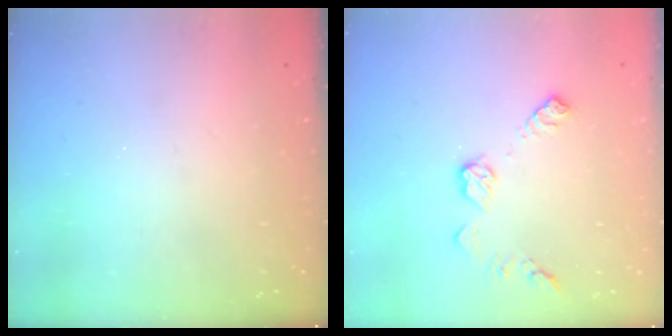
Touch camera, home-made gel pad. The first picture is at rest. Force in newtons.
{"total": 9.2, "press": 9.2, "slide": 0.4}